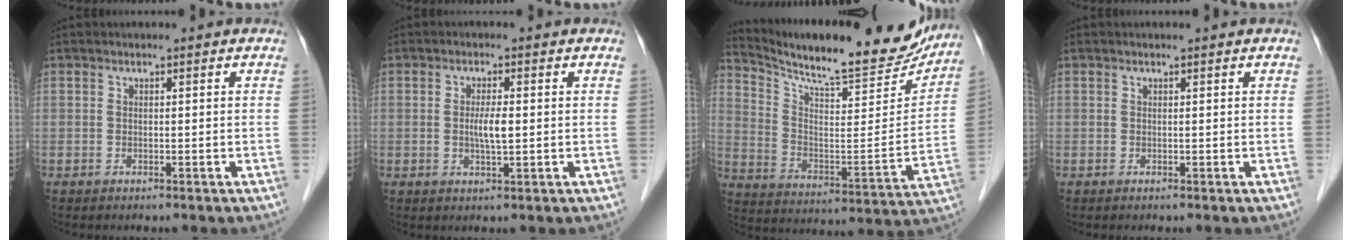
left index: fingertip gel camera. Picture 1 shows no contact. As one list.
[{"total": 3.0, "force": [-0.2, 0.4, 2.9], "torque": [-0.056, -0.004, -0.001]}, {"total": 23.0, "force": [21.0, 3.1, 8.8], "torque": [-0.147, -0.049, 0.302]}, {"total": 0.0}]